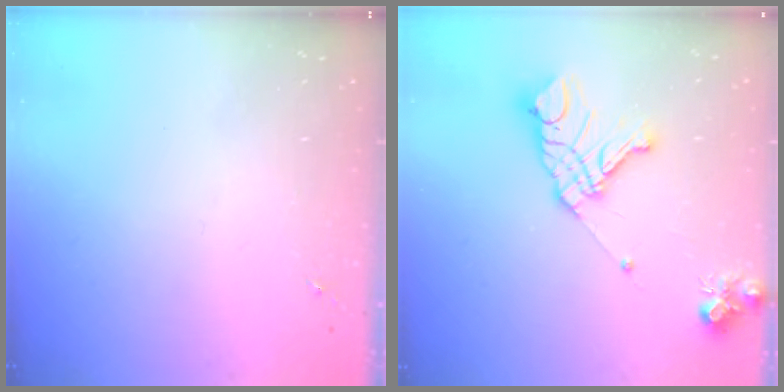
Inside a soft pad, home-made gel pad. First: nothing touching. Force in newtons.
{"total": 15.8, "press": 15.7, "slide": 1.7}